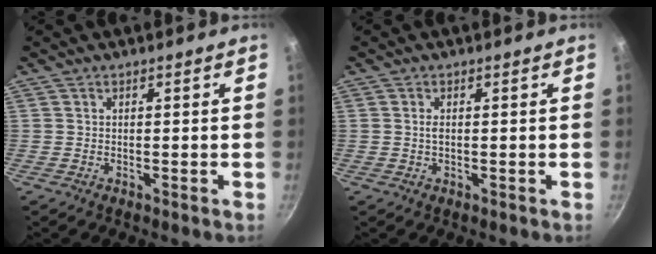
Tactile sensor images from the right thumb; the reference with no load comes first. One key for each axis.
{"total": 1.2, "fx": 0.1, "fy": 0.6, "fz": 1.0, "tx": -0.021, "ty": -0.001, "tz": 0.003}